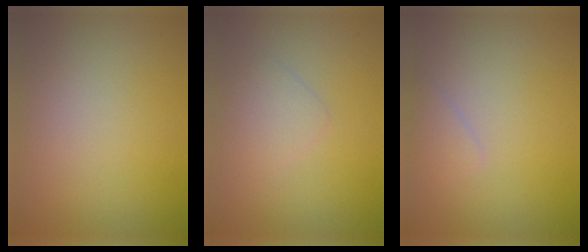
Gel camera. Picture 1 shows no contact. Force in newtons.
{"total": 1.6, "press": 1.6, "slide": 0.1}
{"total": 1.1, "press": 1.1, "slide": 0.1}